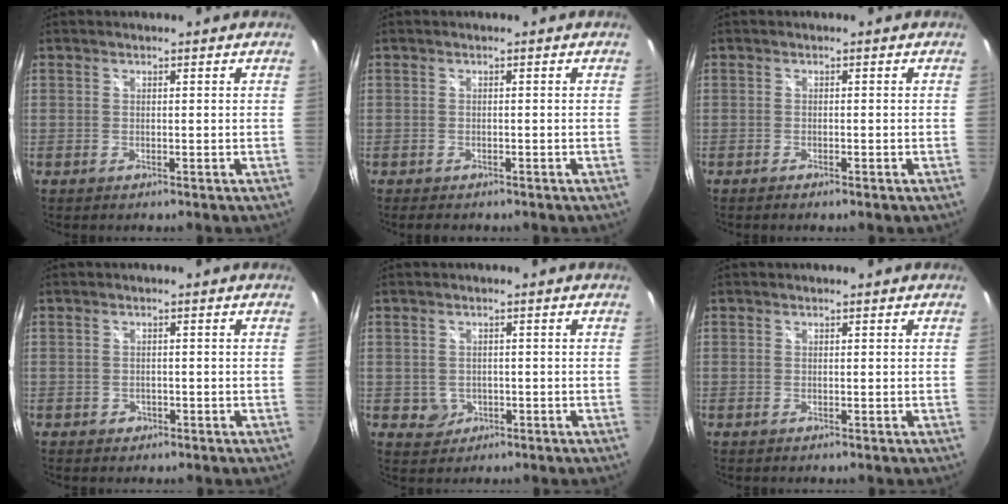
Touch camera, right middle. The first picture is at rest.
{"total": 2.3, "force": [-1.8, 1.0, 0.9], "torque": [-0.020, -0.011, -0.026]}
{"total": 1.2, "force": [-1.0, 0.2, 0.7], "torque": [-0.014, -0.003, -0.017]}
{"total": 1.7, "force": [-0.8, 1.4, 0.4], "torque": [-0.008, -0.001, -0.009]}
{"total": 2.8, "force": [-0.5, 2.7, 0.6], "torque": [-0.015, 0.002, -0.001]}
{"total": 0.0}